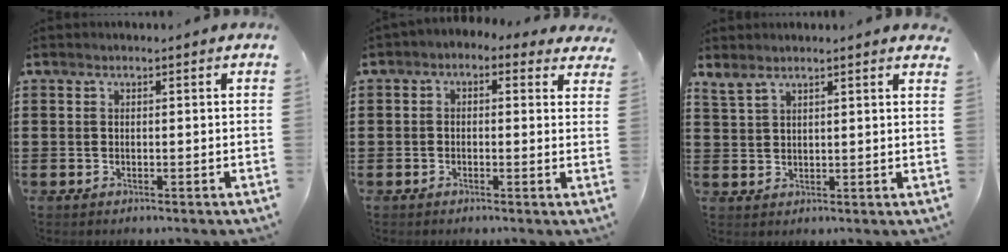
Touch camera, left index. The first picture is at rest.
{"total": 1.3, "force": [-0.5, 1.0, 0.8], "torque": [-0.019, 0.010, -0.013]}
{"total": 2.9, "force": [2.6, 0.7, 1.2], "torque": [-0.029, -0.003, 0.049]}